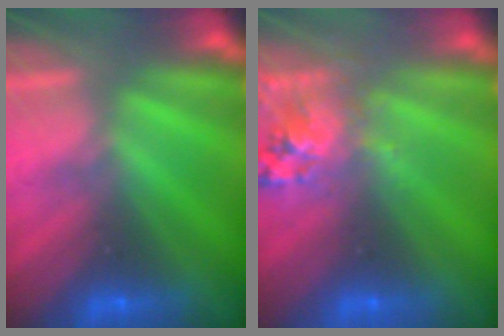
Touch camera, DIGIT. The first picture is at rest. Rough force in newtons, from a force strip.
{"total": 2.8}